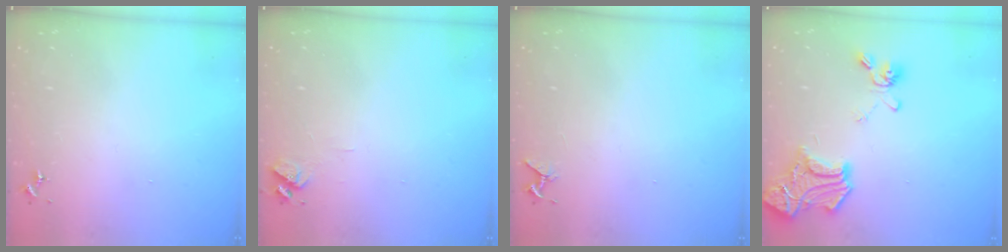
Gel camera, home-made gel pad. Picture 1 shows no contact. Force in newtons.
{"total": 6.4, "press": 6.4, "slide": 0.8}
{"total": 4.2, "press": 4.2, "slide": 0.4}
{"total": 19.7, "press": 19.6, "slide": 1.9}